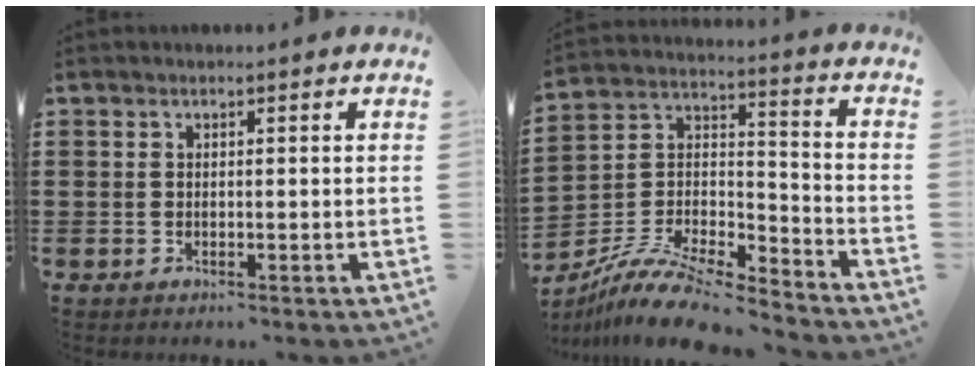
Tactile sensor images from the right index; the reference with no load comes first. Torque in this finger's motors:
{"motor_torque": [-1.14, 0.96, 0.82, 0.15]}